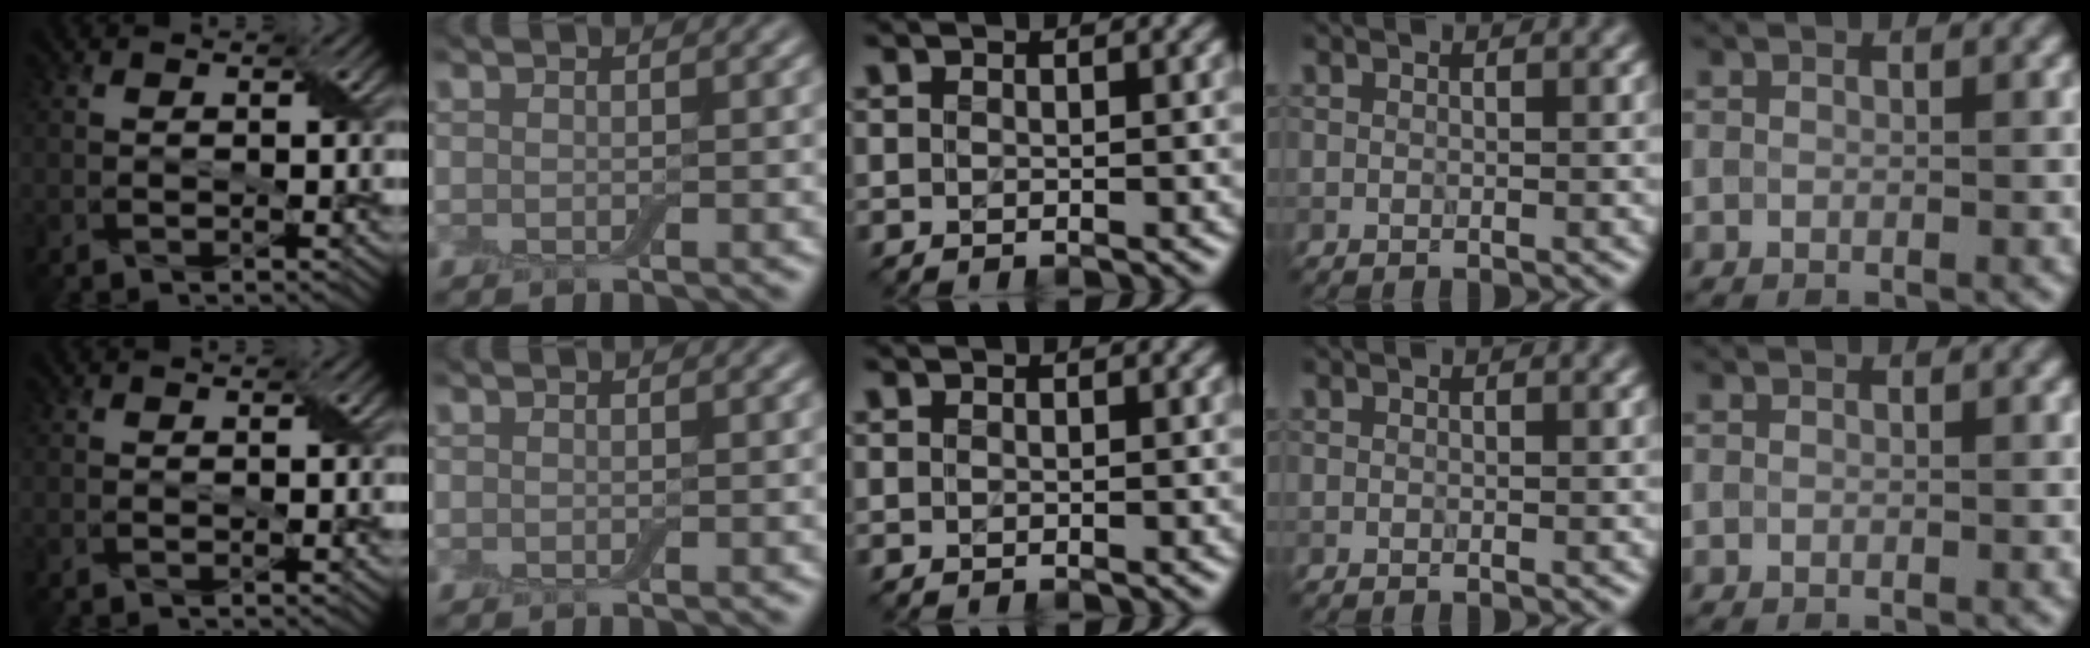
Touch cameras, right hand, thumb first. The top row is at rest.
{}